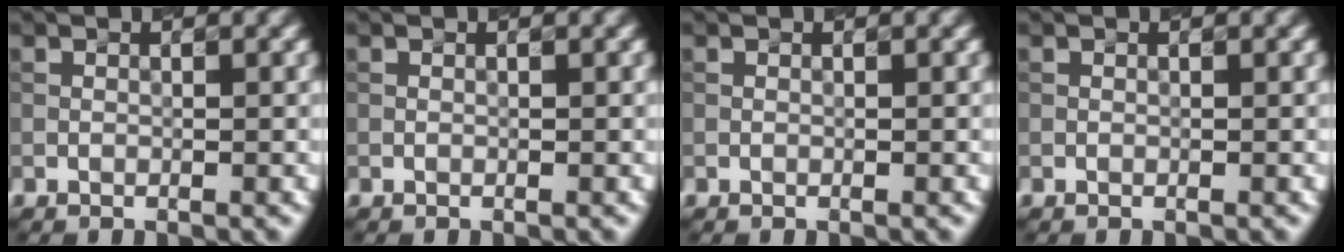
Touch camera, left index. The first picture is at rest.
{"total": 0.0}
{"total": 0.0}
{"total": 0.0}